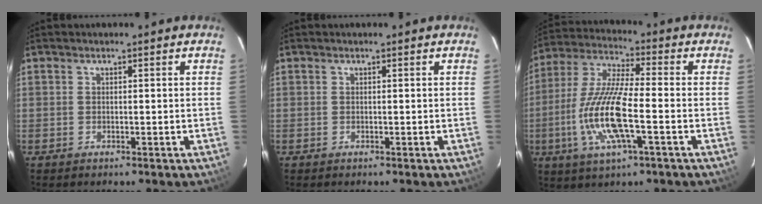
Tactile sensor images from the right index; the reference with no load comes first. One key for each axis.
{"total": 0.0}
{"total": 14.7, "fx": -3.8, "fy": 3.0, "fz": 13.9, "tx": -0.290, "ty": -0.007, "tz": -0.077}